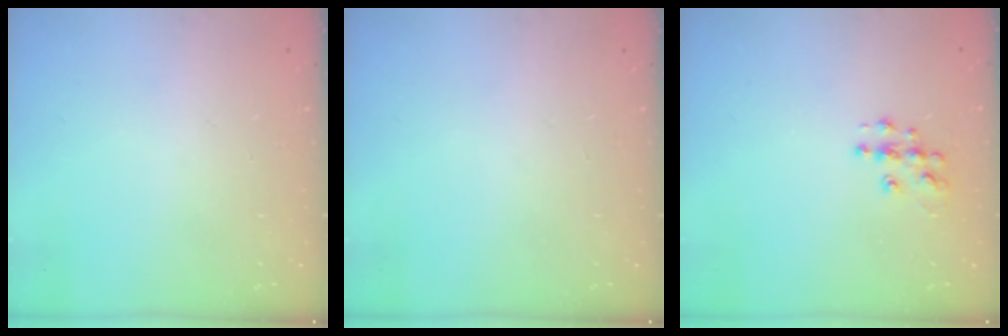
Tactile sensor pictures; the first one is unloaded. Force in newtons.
{"total": 0.0}
{"total": 7.1, "press": 7.1, "slide": 0.3}